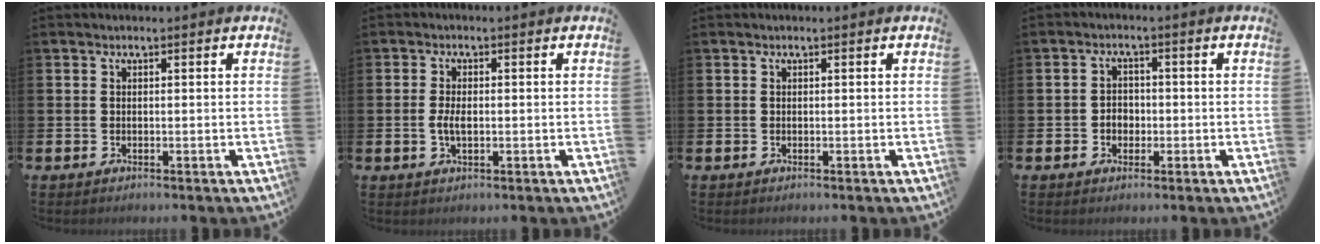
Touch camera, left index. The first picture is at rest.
{"total": 2.5, "force": [-0.3, 1.2, 2.2], "torque": [-0.036, 0.001, -0.007]}
{"total": 0.0}
{"total": 2.4, "force": [-0.6, 2.0, 1.1], "torque": [-0.011, 0.001, -0.019]}